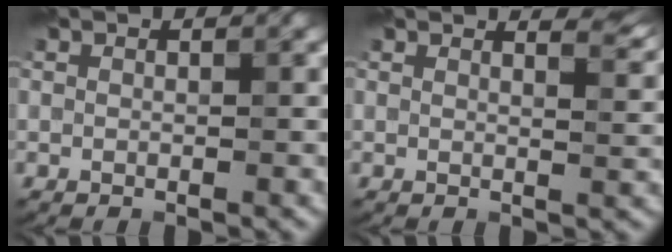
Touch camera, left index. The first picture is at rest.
{"total": 3.8, "force": [3.1, 1.0, 1.9], "torque": [-0.015, 0.012, 0.027]}